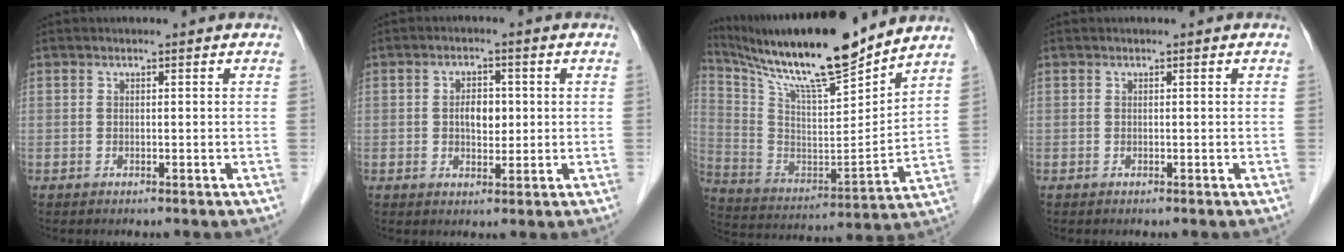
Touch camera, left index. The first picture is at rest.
{"total": 3.9, "force": [0.2, 2.4, 3.1], "torque": [-0.051, 0.006, 0.005]}
{"total": 20.9, "force": [17.8, 1.3, 10.9], "torque": [-0.200, -0.006, 0.311]}
{"total": 0.0}